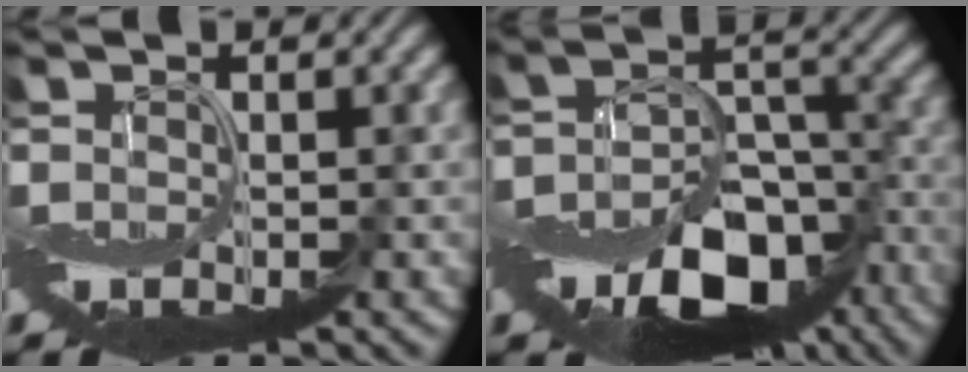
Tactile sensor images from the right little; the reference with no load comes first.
{"total": 10.9, "force": [-6.7, 5.9, 6.3], "torque": [-0.105, -0.004, -0.104]}